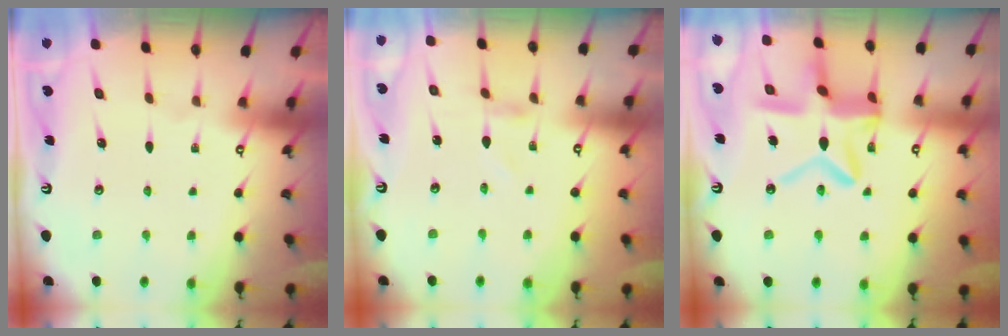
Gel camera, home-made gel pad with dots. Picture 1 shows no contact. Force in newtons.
{"total": 0.9, "press": 0.9, "slide": 0.1}
{"total": 14.3, "press": 14.3, "slide": 1.2}